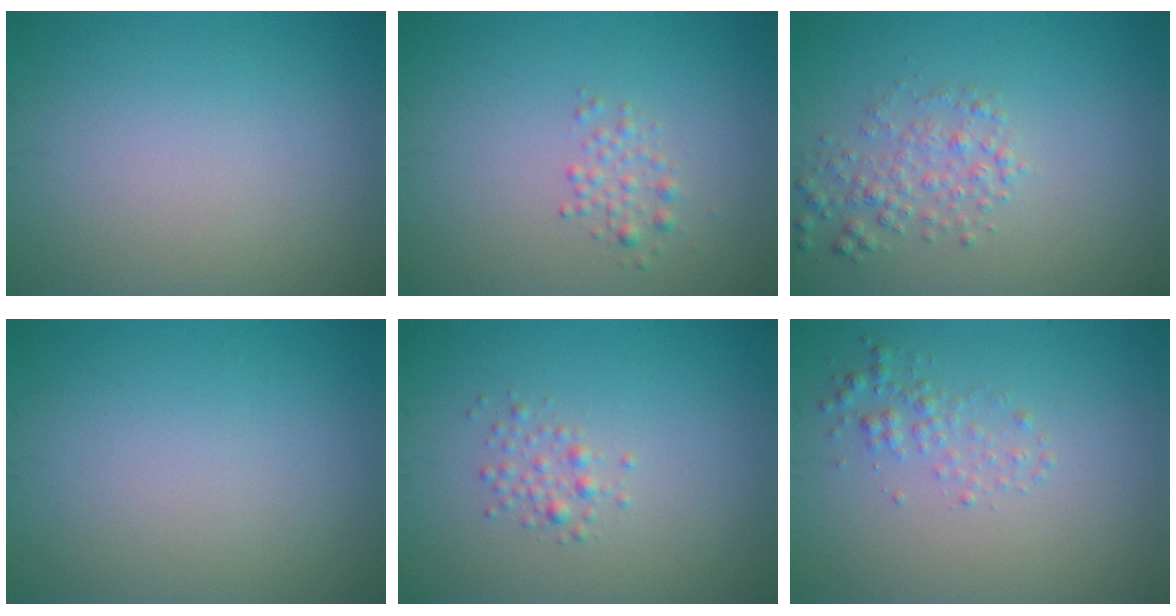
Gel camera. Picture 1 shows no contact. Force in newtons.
{"total": 1.4, "press": 1.4, "slide": 0.0}
{"total": 2.5, "press": 2.5, "slide": 0.1}
{"total": 0.0}
{"total": 1.3, "press": 1.3, "slide": 0.1}
{"total": 1.7, "press": 1.7, "slide": 0.0}